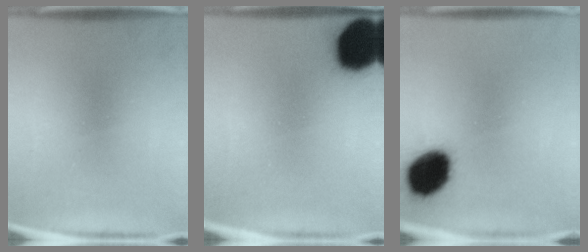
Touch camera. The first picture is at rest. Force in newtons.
{"total": 19.6}
{"total": 14.7}